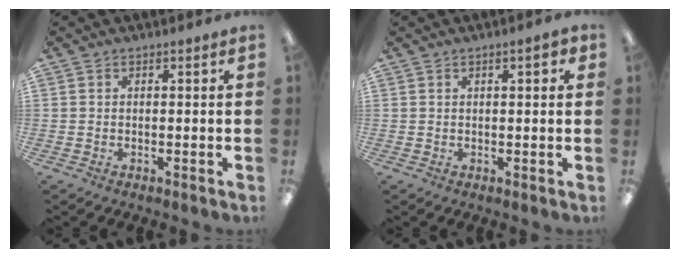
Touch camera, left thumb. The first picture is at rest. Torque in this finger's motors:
{"motor_torque": [-0.08, 0.04, 0.02, 0.28, 0.05]}